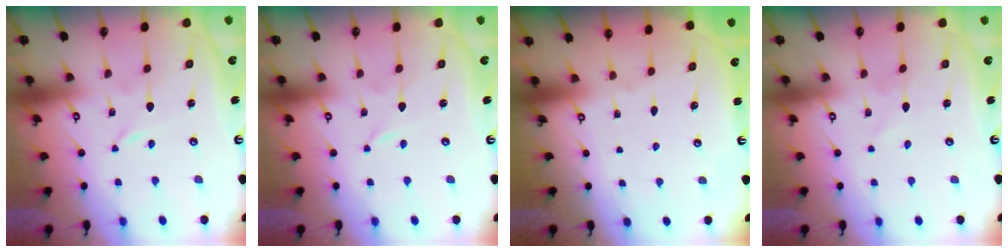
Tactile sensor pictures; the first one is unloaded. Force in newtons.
{"total": 0.0}
{"total": 0.0}
{"total": 1.5, "press": 1.4, "slide": 0.2}